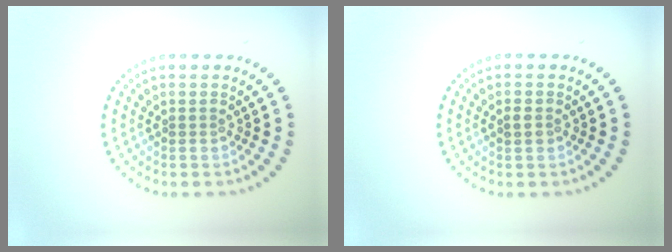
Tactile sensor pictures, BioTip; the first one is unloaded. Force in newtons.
{"total": 1.0, "press": 1.0, "slide": 0.3}